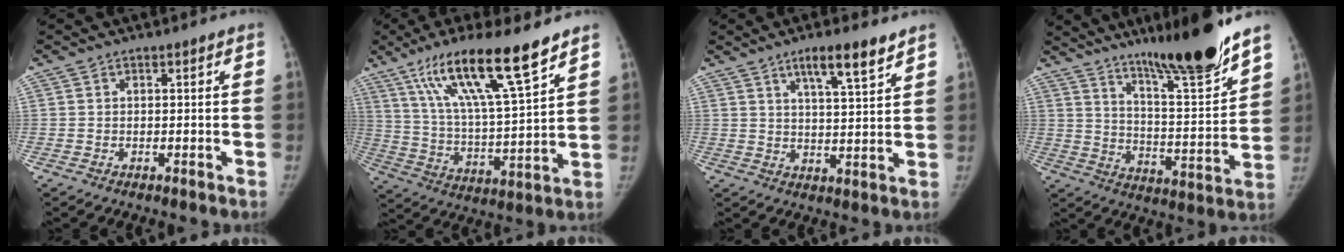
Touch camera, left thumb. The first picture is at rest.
{"total": 19.0, "force": [12.4, 2.6, 14.2], "torque": [-0.241, -0.049, 0.223]}
{"total": 8.1, "force": [5.4, 1.2, 6.0], "torque": [-0.092, -0.033, 0.090]}
{"total": 18.8, "force": [14.0, 1.5, 12.5], "torque": [-0.161, -0.093, 0.231]}